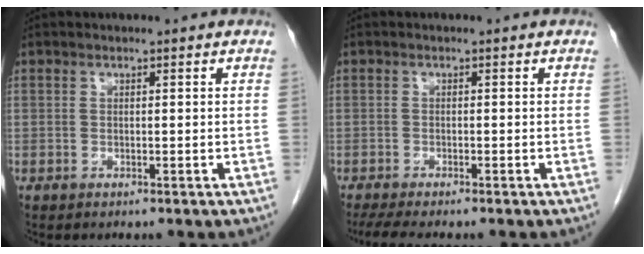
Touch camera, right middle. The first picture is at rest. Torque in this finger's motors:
{"motor_torque": [0.50, -0.36, 0.02, 0.02]}